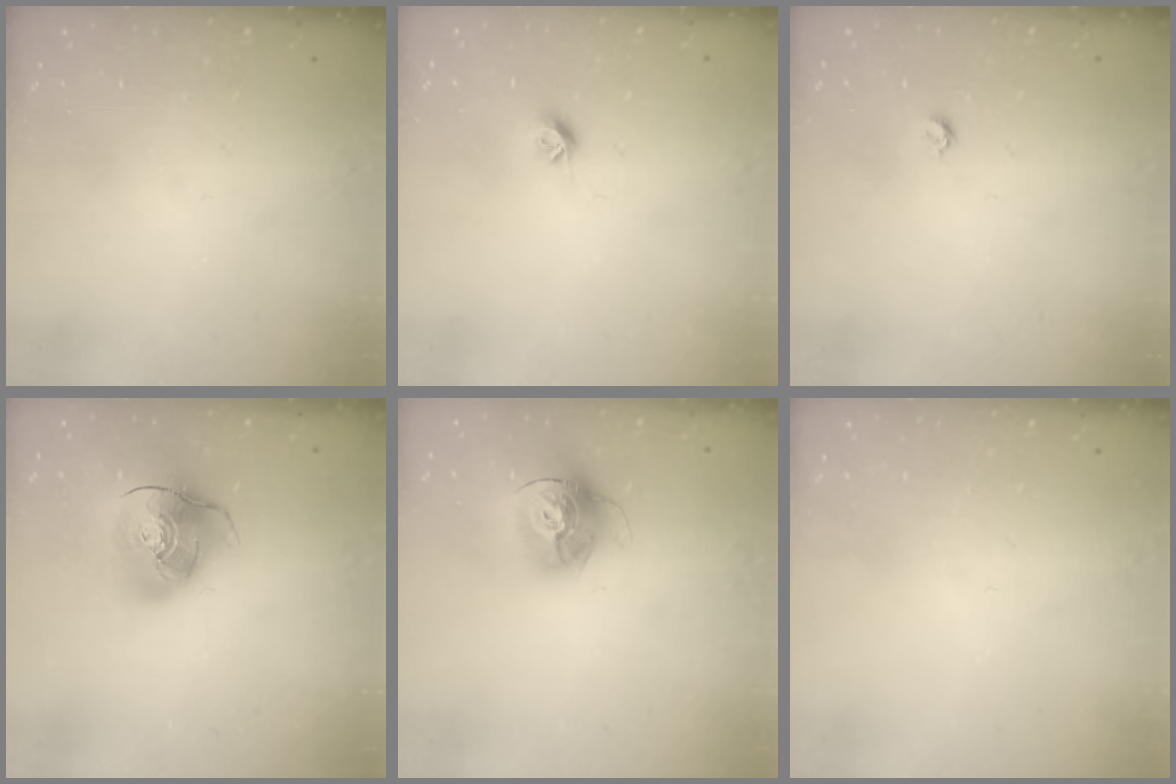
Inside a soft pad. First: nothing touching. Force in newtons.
{"total": 6.0, "press": 6.0, "slide": 0.7}
{"total": 3.4, "press": 3.4, "slide": 0.2}
{"total": 14.0, "press": 13.8, "slide": 2.3}
{"total": 14.7, "press": 14.6, "slide": 1.4}
{"total": 0.0}